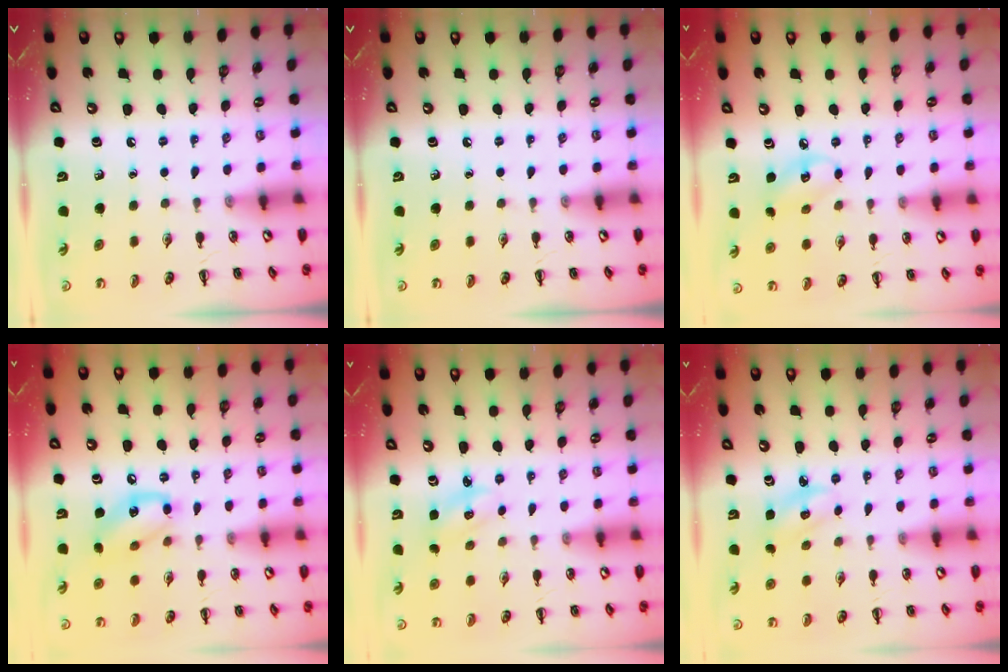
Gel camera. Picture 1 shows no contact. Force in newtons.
{"total": 0.0}
{"total": 6.7, "press": 6.7, "slide": 0.9}
{"total": 12.7, "press": 12.6, "slide": 1.8}
{"total": 2.8, "press": 2.8, "slide": 0.7}
{"total": 2.9, "press": 2.8, "slide": 0.6}